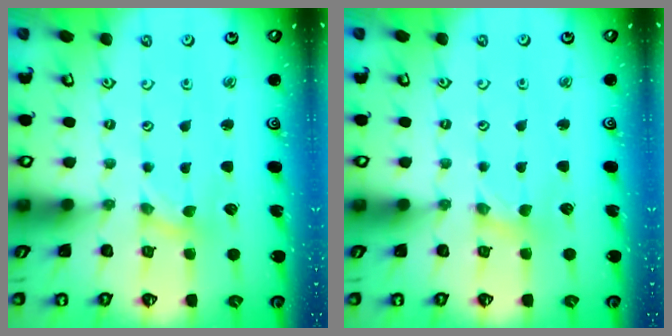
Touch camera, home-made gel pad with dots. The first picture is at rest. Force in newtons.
{"total": 1.7, "press": 1.7, "slide": 0.3}